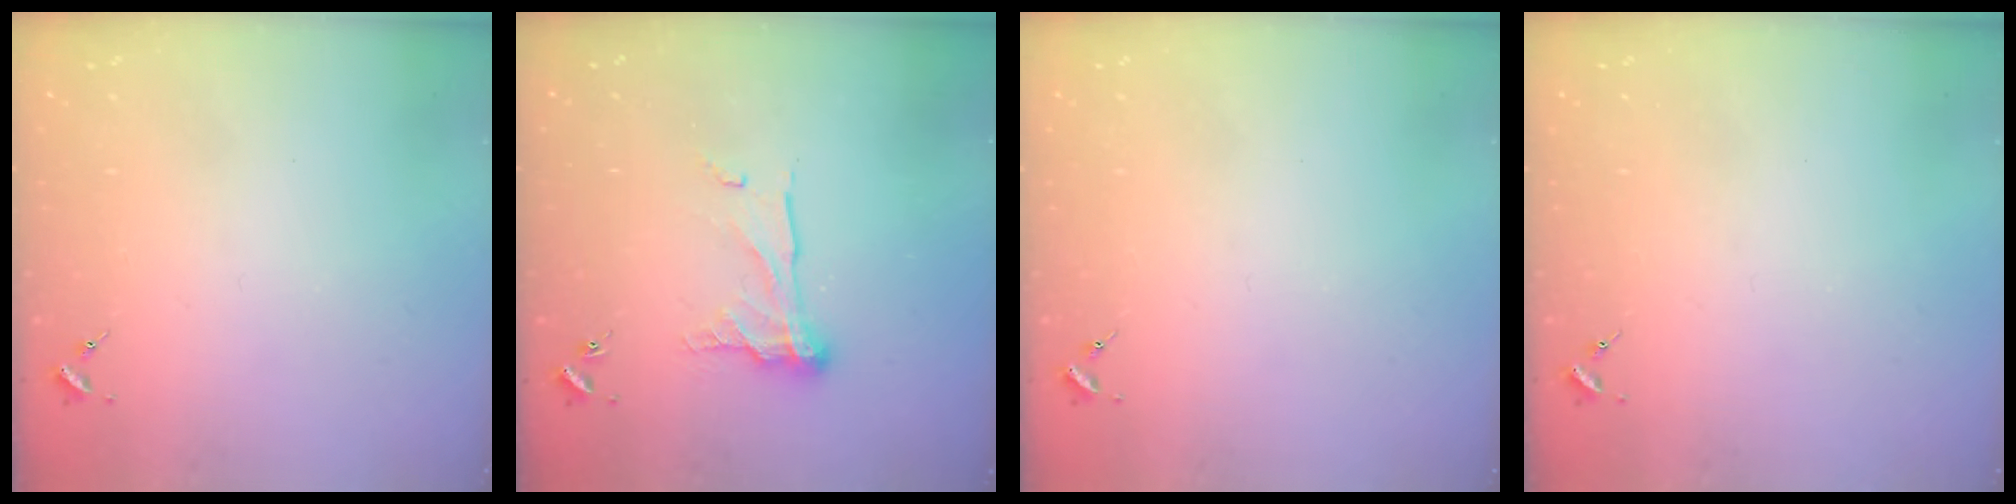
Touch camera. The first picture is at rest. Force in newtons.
{"total": 11.2, "press": 11.2, "slide": 0.8}
{"total": 0.0}
{"total": 0.0}